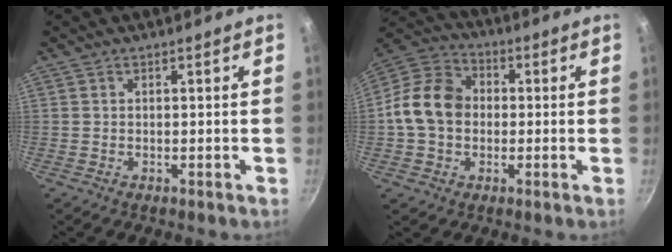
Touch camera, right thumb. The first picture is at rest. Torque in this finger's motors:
{"motor_torque": [-0.49, 0.63, 0.09, -0.12, 0.10]}